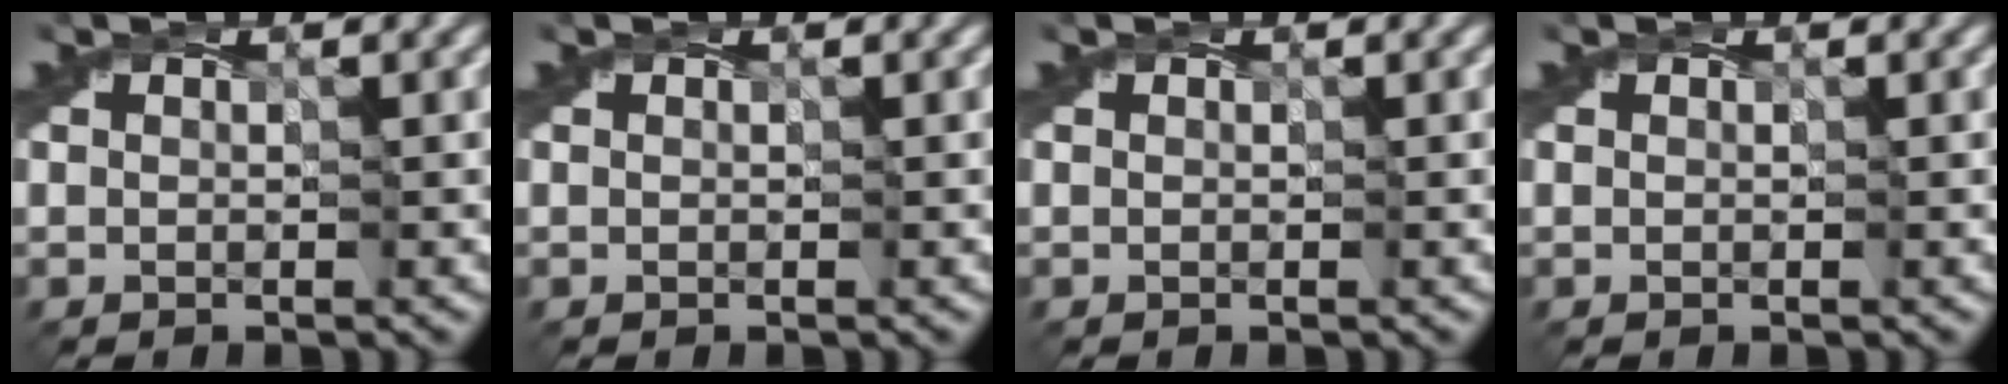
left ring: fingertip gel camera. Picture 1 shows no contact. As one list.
[{"total": 0.0}, {"total": 0.0}, {"total": 0.0}]